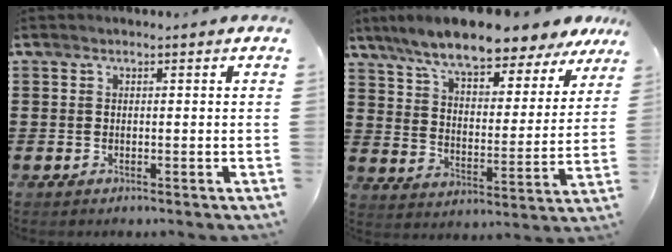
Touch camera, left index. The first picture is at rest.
{"total": 9.5, "force": [8.3, 1.0, 4.4], "torque": [-0.112, -0.038, 0.141]}